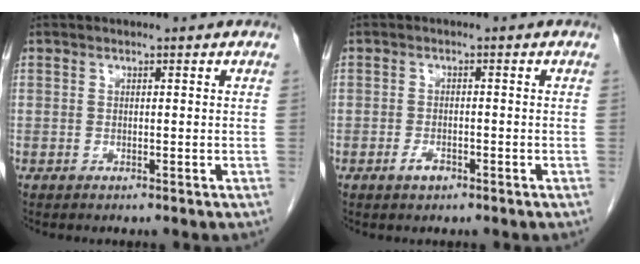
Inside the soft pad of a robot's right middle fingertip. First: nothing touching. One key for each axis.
{"total": 1.9, "fx": -1.2, "fy": 0.8, "fz": 1.2, "tx": -0.025, "ty": 0.002, "tz": -0.019}